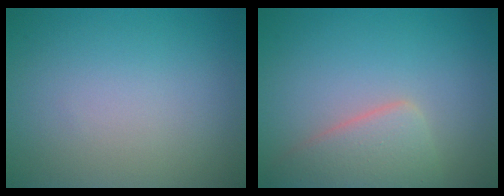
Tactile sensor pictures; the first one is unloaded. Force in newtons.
{"total": 3.8, "press": 3.8, "slide": 0.2}